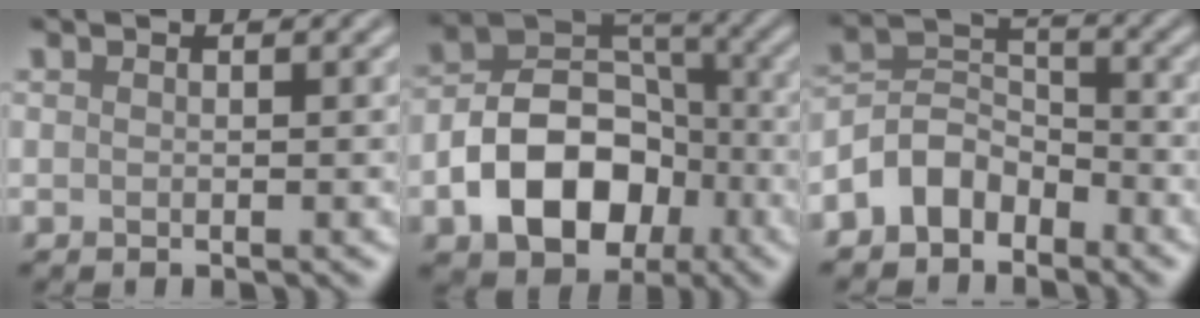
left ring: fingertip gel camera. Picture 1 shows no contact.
{"total": 9.2, "force": [-3.4, 6.4, 5.6], "torque": [-0.089, 0.001, -0.068]}
{"total": 4.4, "force": [-3.0, 2.8, 1.6], "torque": [-0.025, 0.008, -0.066]}